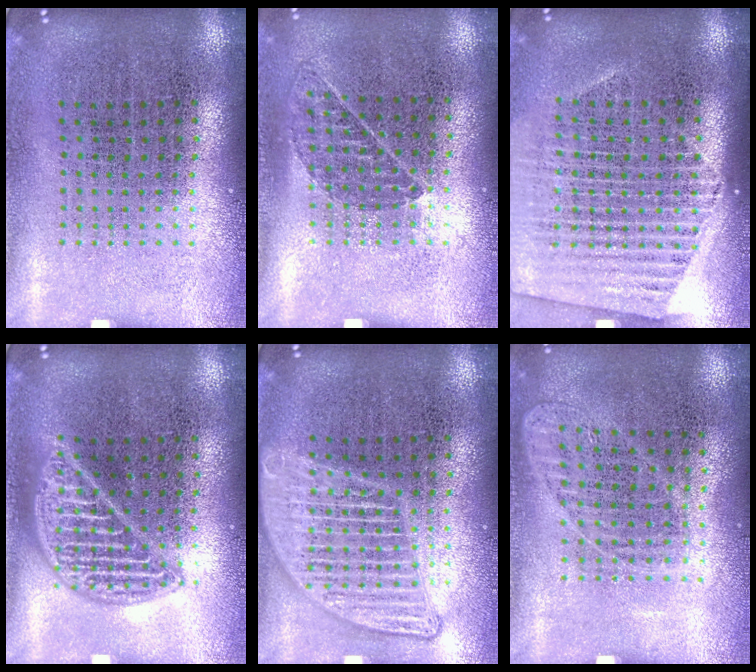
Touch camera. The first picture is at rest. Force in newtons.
{"total": 0.9, "press": 0.7, "slide": 0.6}
{"total": 1.5, "press": 1.4, "slide": 0.5}
{"total": 2.2, "press": 2.1, "slide": 0.3}
{"total": 2.1, "press": 2.1, "slide": 0.2}
{"total": 1.0, "press": 0.9, "slide": 0.3}